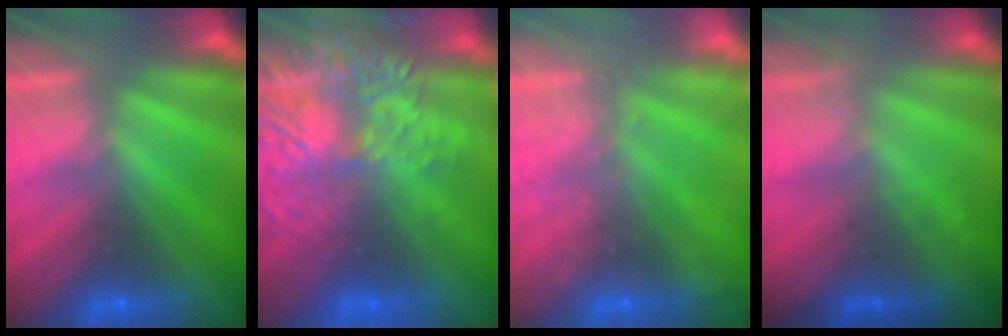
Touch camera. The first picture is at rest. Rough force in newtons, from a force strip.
{"total": 7.1}
{"total": 2.4}
{"total": 1.9}